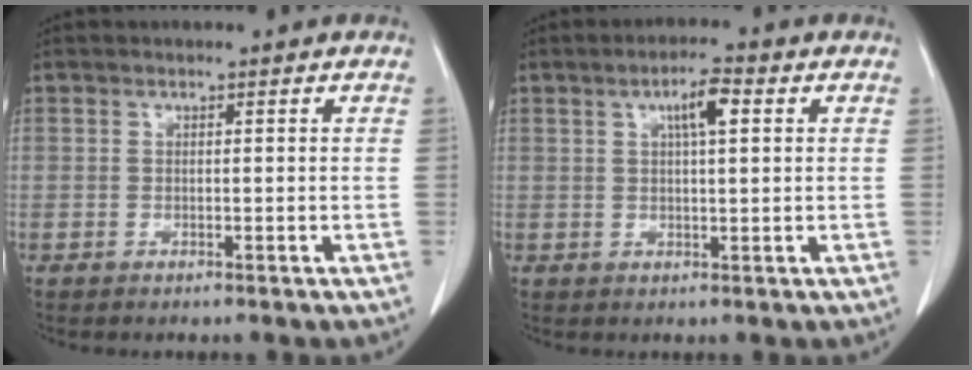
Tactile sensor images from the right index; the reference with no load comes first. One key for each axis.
{"total": 4.5, "fx": 1.6, "fy": 0.8, "fz": 4.1, "tx": -0.074, "ty": 0.007, "tz": 0.027}